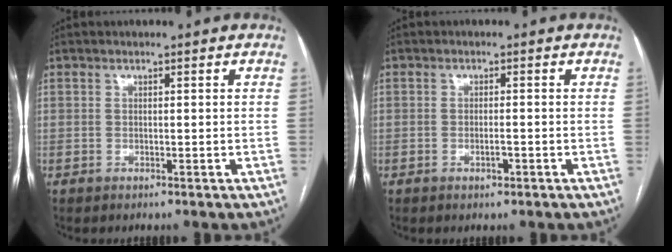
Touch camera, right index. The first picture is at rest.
{"total": 1.4, "force": [-0.7, 0.4, 1.2], "torque": [-0.022, -0.001, -0.009]}